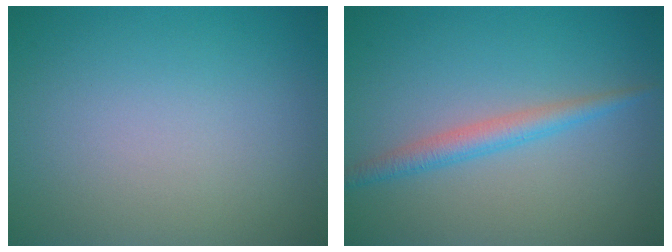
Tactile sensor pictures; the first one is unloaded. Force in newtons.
{"total": 2.3, "press": 2.3, "slide": 0.1}